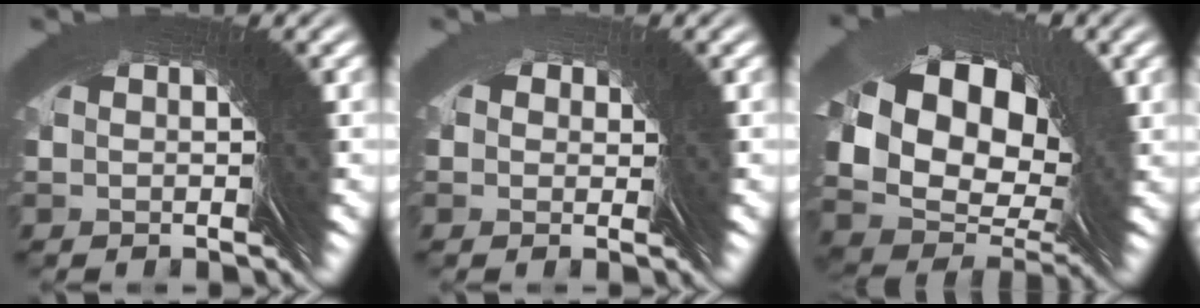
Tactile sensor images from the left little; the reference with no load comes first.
{"total": 1.5, "force": [0.7, 1.2, -0.4], "torque": [-0.006, 0.002, 0.012]}
{"total": 6.8, "force": [0.5, 5.8, 3.5], "torque": [-0.074, -0.014, 0.013]}